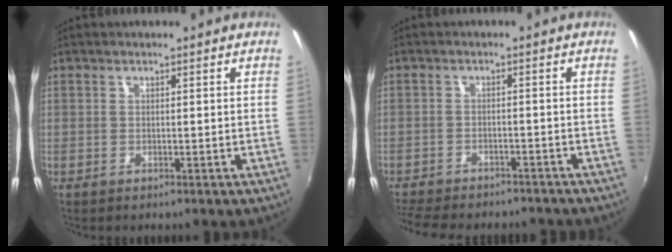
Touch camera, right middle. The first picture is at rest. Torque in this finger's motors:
{"motor_torque": [1.05, -1.09, 0.21, 0.09]}